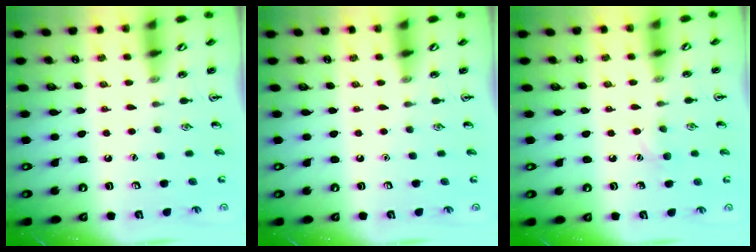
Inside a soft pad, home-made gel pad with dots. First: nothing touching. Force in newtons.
{"total": 0.0}
{"total": 5.9, "press": 5.7, "slide": 1.7}